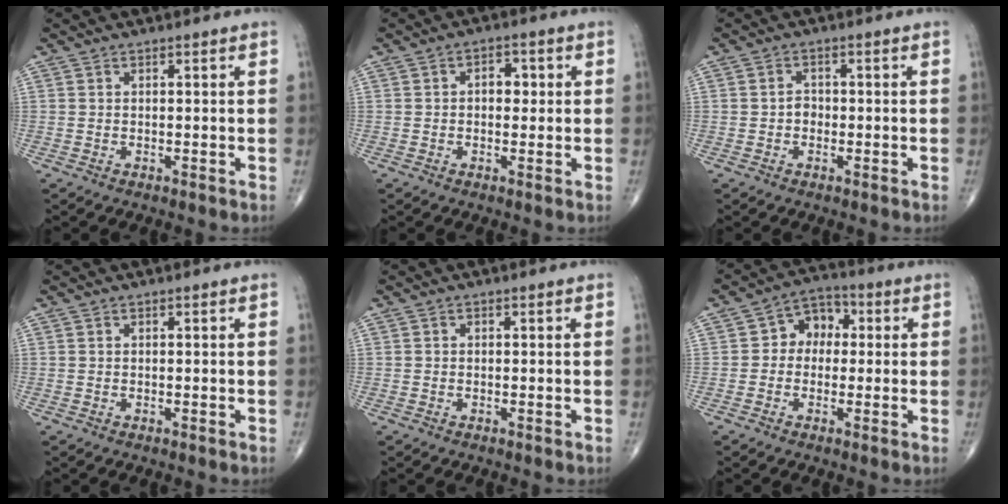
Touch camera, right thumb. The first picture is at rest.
{"total": 3.7, "force": [0.4, 2.5, 2.7], "torque": [-0.021, 0.008, 0.001]}
{"total": 2.0, "force": [-0.5, 1.7, 1.0], "torque": [-0.005, 0.006, -0.012]}
{"total": 0.0}
{"total": 0.0}
{"total": 7.1, "force": [0.5, 5.6, 4.3], "torque": [-0.032, 0.024, -0.004]}